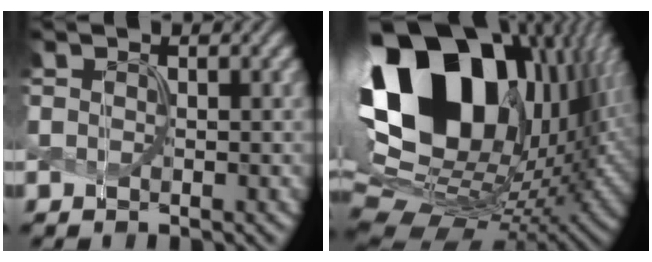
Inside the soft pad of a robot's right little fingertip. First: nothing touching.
{"total": 21.5, "force": [5.8, 13.4, 15.7], "torque": [-0.313, 0.024, 0.104]}